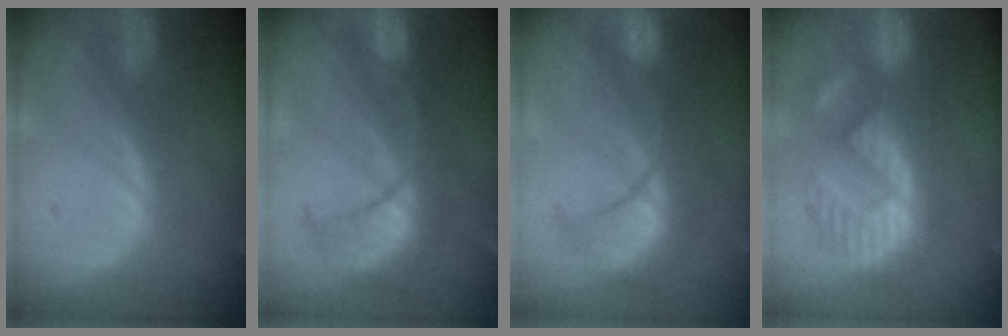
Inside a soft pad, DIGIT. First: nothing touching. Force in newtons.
{"total": 8.1, "press": 8.1, "slide": 0.6}
{"total": 8.9, "press": 8.5, "slide": 2.6}
{"total": 9.9, "press": 9.8, "slide": 0.9}